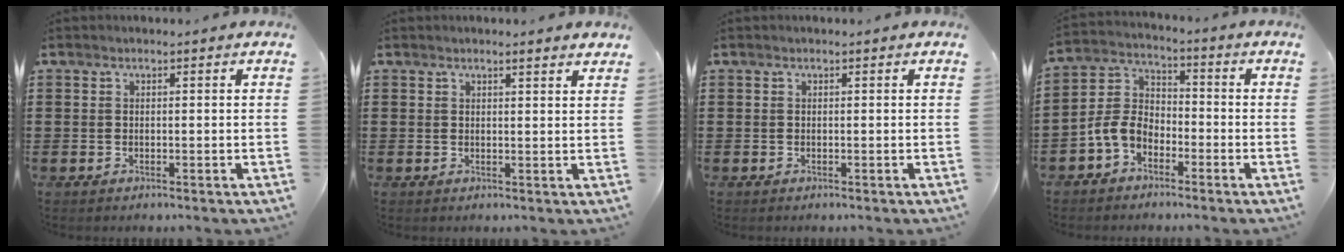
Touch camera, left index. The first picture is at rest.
{"total": 1.7, "force": [1.6, 0.0, 0.7], "torque": [-0.016, 0.001, 0.031]}
{"total": 0.0}
{"total": 5.6, "force": [-3.4, 3.7, 2.6], "torque": [-0.081, 0.003, -0.078]}